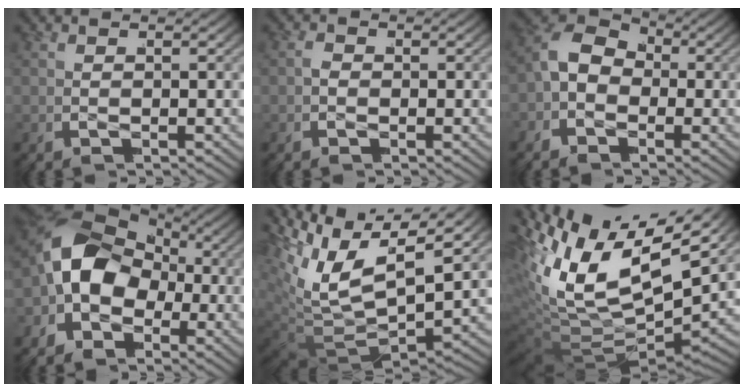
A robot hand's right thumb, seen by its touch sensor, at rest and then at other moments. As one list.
[{"total": 1.0, "force": [-0.4, 0.8, 0.5], "torque": [-0.012, -0.009, -0.006]}, {"total": 8.6, "force": [0.5, 6.8, 5.2], "torque": [-0.112, -0.002, -0.009]}, {"total": 11.9, "force": [-1.4, 9.0, 7.7], "torque": [-0.159, -0.031, -0.019]}, {"total": 9.7, "force": [0.9, 6.2, 7.4], "torque": [-0.178, -0.040, 0.028]}, {"total": 15.3, "force": [1.8, 9.1, 12.1], "torque": [-0.259, -0.046, 0.044]}]